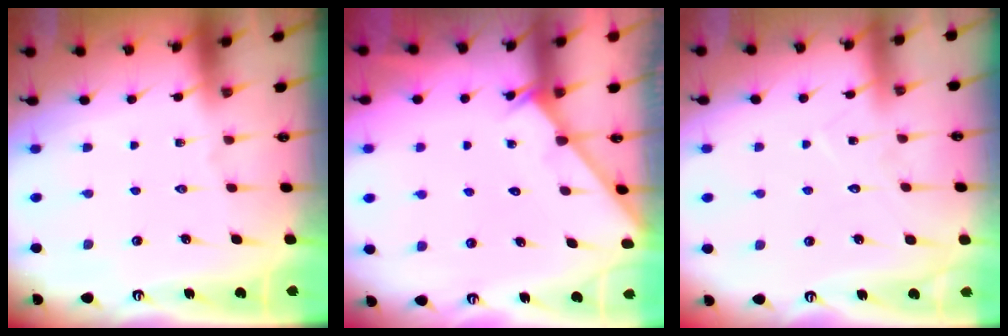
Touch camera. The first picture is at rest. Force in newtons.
{"total": 1.2, "press": 1.2, "slide": 0.0}
{"total": 6.6, "press": 6.6, "slide": 0.4}